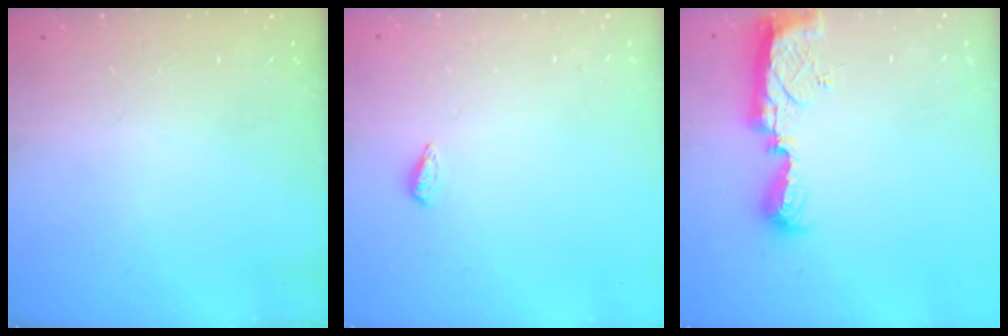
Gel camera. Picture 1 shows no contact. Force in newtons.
{"total": 3.1, "press": 3.0, "slide": 0.6}
{"total": 9.4, "press": 9.4, "slide": 0.4}